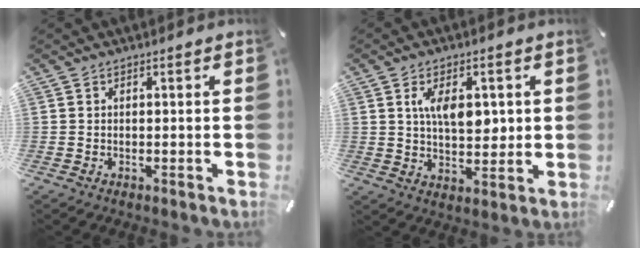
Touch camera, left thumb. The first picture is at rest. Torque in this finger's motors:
{"motor_torque": [1.43, 1.53, 0.80, -0.60, 0.35]}